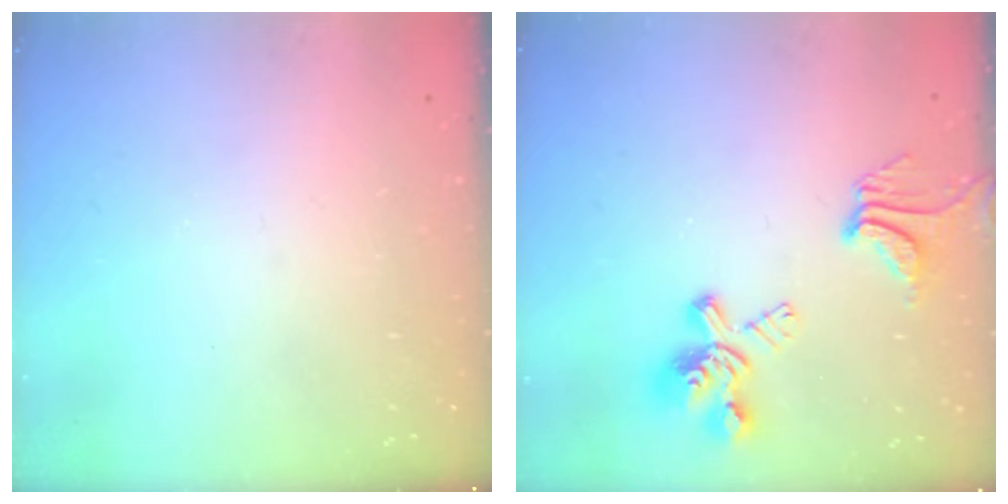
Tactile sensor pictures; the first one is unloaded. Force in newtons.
{"total": 6.6, "press": 6.2, "slide": 2.3}